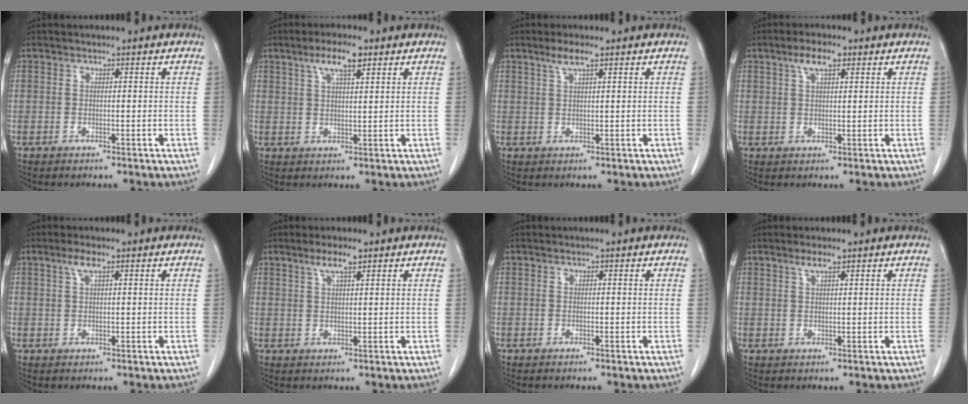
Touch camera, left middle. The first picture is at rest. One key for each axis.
{"total": 5.3, "fx": 3.1, "fy": 0.9, "fz": 4.2, "tx": -0.083, "ty": 0.006, "tz": 0.055}
{"total": 2.8, "fx": 1.8, "fy": 0.1, "fz": 2.1, "tx": -0.050, "ty": 0.002, "tz": 0.037}
{"total": 3.8, "fx": 2.2, "fy": 1.1, "fz": 2.9, "tx": -0.062, "ty": 0.008, "tz": 0.042}
{"total": 2.1, "fx": 1.2, "fy": 0.3, "fz": 1.7, "tx": -0.040, "ty": 0.006, "tz": 0.026}
{"total": 3.0, "fx": 2.0, "fy": 0.2, "fz": 2.2, "tx": -0.048, "ty": 0.002, "tz": 0.039}
{"total": 0.0}
{"total": 1.7, "fx": 1.2, "fy": 0.0, "fz": 1.2, "tx": -0.026, "ty": 0.001, "tz": 0.026}